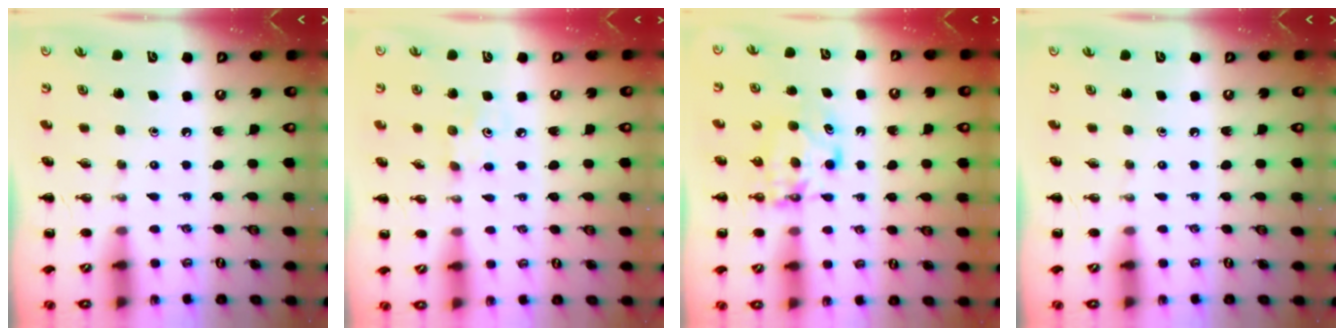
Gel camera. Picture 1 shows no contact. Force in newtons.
{"total": 2.9, "press": 2.8, "slide": 0.8}
{"total": 6.1, "press": 6.0, "slide": 0.7}
{"total": 0.0}